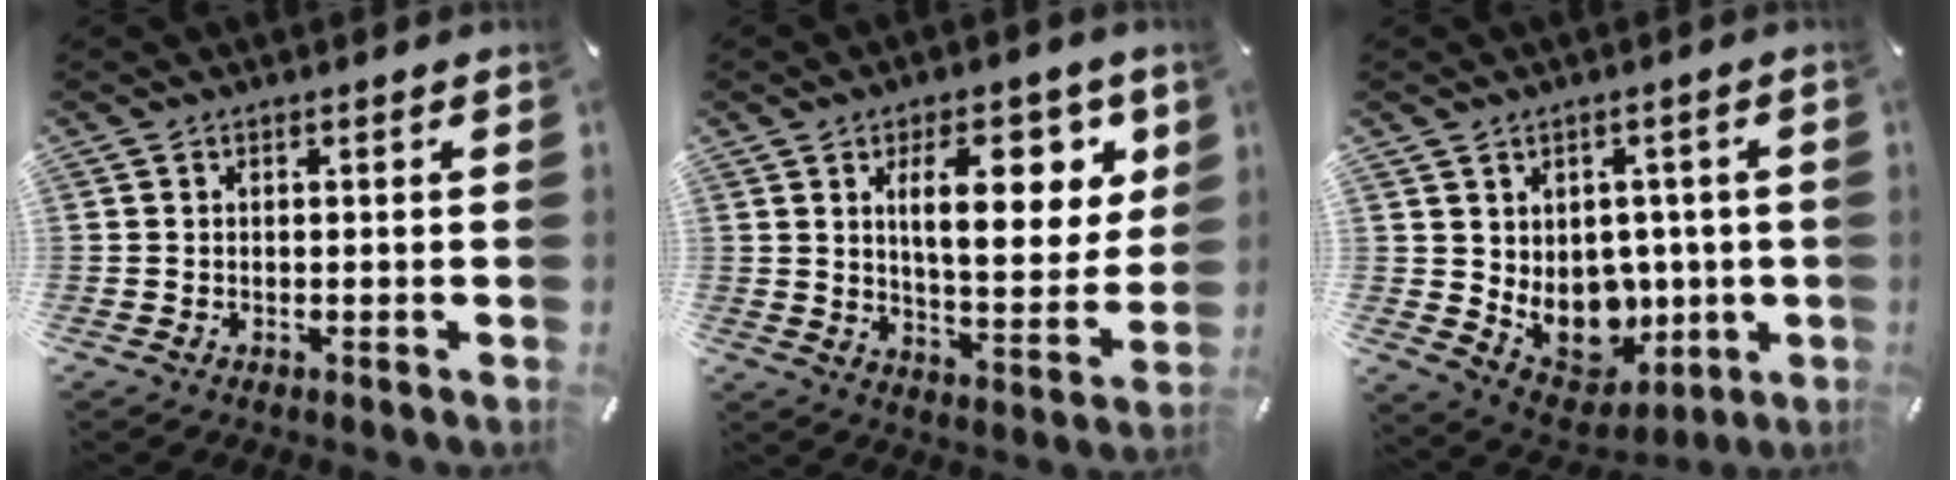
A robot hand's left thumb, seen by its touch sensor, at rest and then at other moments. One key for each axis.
{"total": 16.9, "fx": 6.9, "fy": 7.4, "fz": 13.5, "tx": -0.197, "ty": -0.012, "tz": 0.107}
{"total": 11.0, "fx": 0.1, "fy": 9.6, "fz": 5.2, "tx": -0.078, "ty": -0.032, "tz": 0.015}